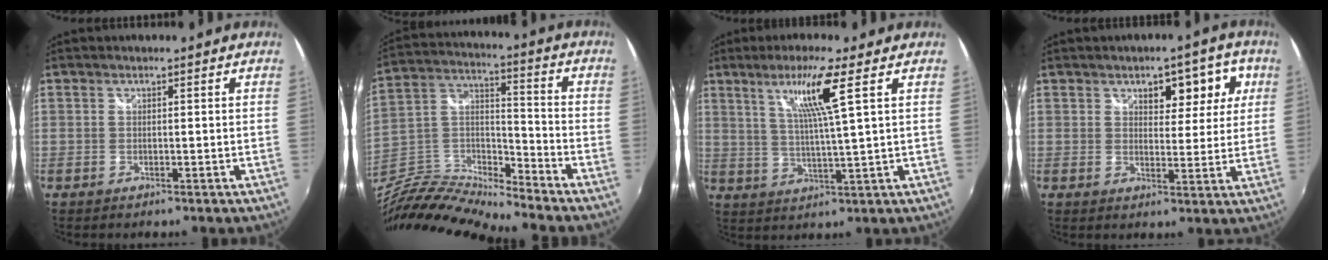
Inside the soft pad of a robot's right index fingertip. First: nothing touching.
{"total": 13.6, "force": [-12.4, 1.1, 5.4], "torque": [-0.135, 0.005, -0.256]}
{"total": 8.5, "force": [4.0, -1.0, 7.5], "torque": [-0.133, -0.001, 0.074]}
{"total": 7.4, "force": [3.2, 4.3, 5.1], "torque": [-0.070, 0.022, 0.046]}